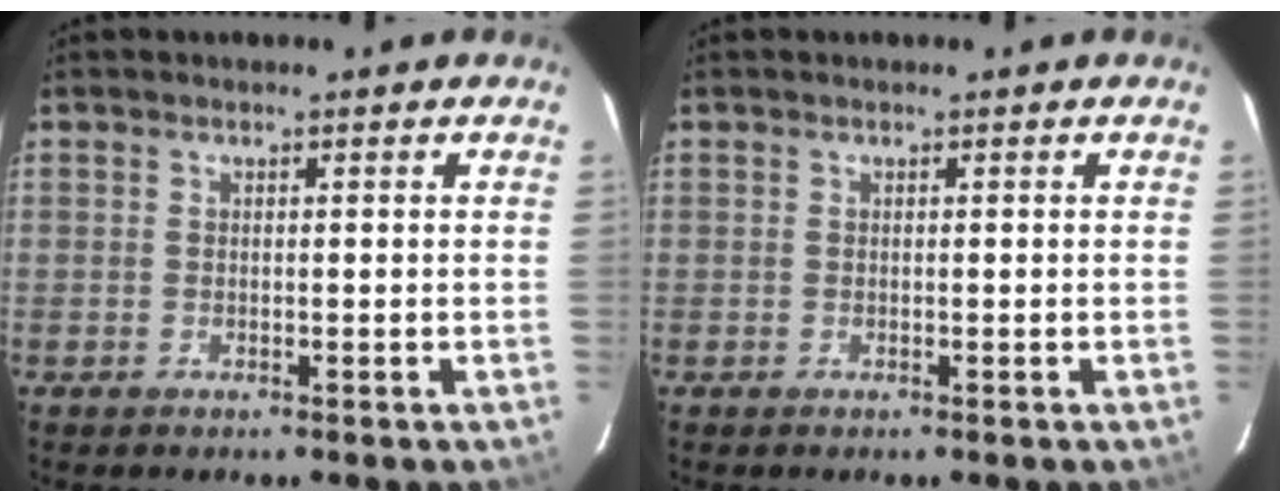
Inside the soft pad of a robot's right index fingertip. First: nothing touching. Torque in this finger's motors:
{"motor_torque": [0.01, 0.01, 0.00, 0.00]}